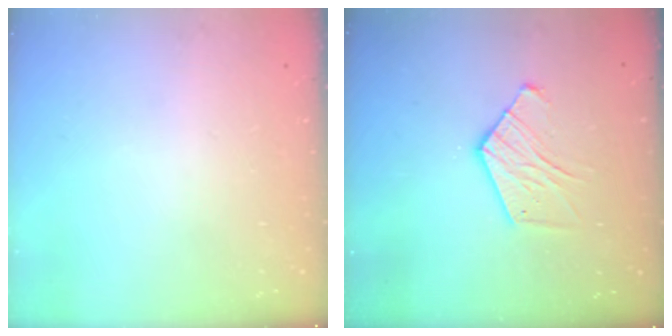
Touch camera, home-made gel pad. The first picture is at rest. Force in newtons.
{"total": 8.8, "press": 8.8, "slide": 0.3}